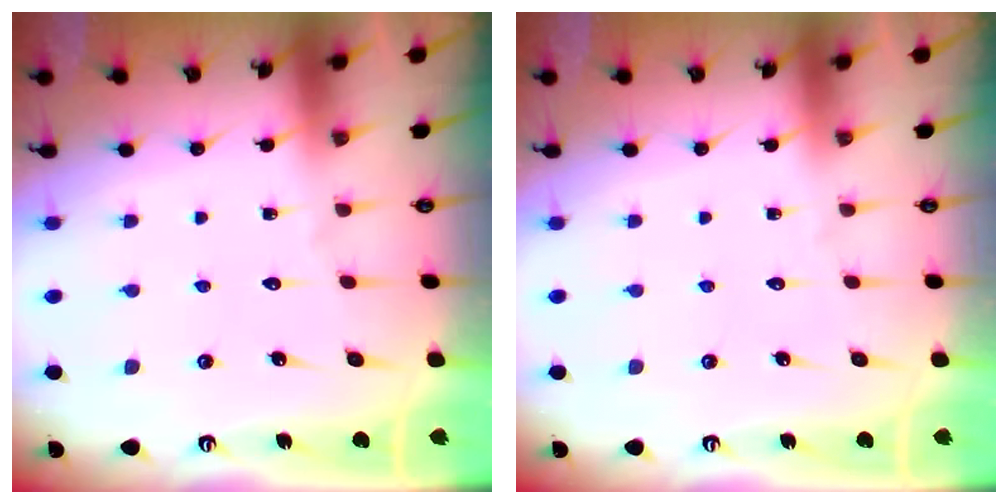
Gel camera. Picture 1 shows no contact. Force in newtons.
{"total": 0.0}